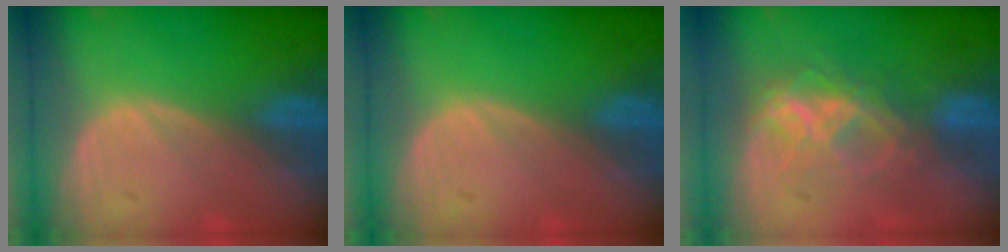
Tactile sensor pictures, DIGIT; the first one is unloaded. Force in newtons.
{"total": 0.0}
{"total": 7.2, "press": 6.1, "slide": 3.8}